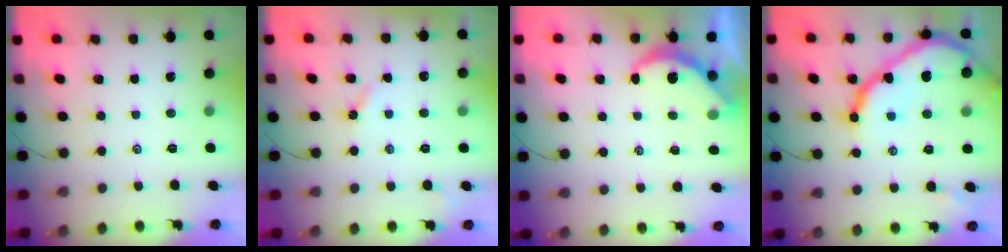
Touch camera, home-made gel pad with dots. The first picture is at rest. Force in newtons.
{"total": 3.0, "press": 2.9, "slide": 0.5}
{"total": 5.4, "press": 5.4, "slide": 0.3}
{"total": 19.8, "press": 19.7, "slide": 1.8}